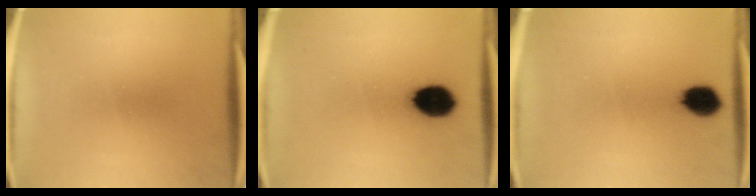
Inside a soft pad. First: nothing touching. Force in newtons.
{"total": 9.4}
{"total": 7.0}